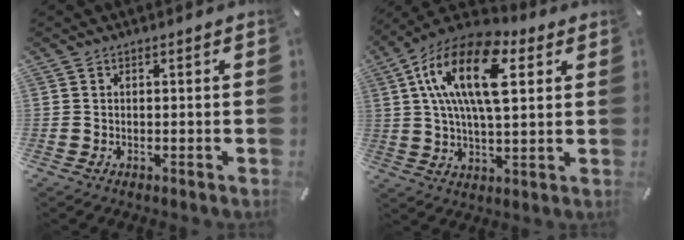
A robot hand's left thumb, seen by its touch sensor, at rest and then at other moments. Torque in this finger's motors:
{"motor_torque": [1.22, 1.92, 1.71, -1.06, 0.87]}